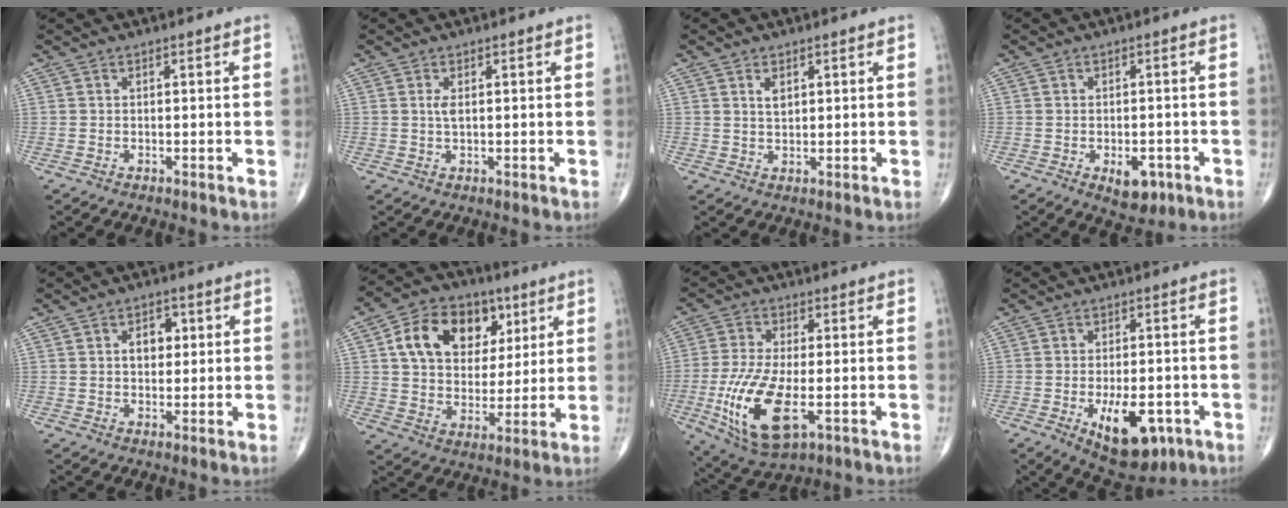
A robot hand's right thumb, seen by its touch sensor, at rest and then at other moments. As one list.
[{"total": 1.5, "force": [0.3, 0.5, 1.4], "torque": [-0.031, -0.001, 0.009]}, {"total": 2.4, "force": [1.0, 1.4, 1.6], "torque": [-0.023, -0.006, 0.020]}, {"total": 5.2, "force": [-2.2, 2.9, 3.6], "torque": [-0.035, 0.010, -0.022]}, {"total": 4.6, "force": [0.9, 3.3, 3.1], "torque": [-0.024, 0.005, 0.009]}, {"total": 16.6, "force": [5.7, 12.2, 9.7], "torque": [-0.132, -0.002, 0.095]}, {"total": 14.5, "force": [-4.0, 6.0, 12.6], "torque": [-0.264, -0.009, -0.062]}, {"total": 12.2, "force": [-4.7, 6.1, 9.5], "torque": [-0.124, 0.010, -0.055]}]